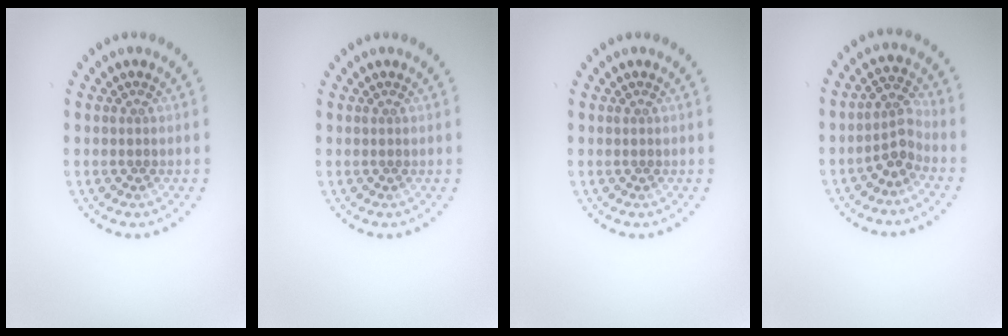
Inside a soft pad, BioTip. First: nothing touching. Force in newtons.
{"total": 0.0}
{"total": 0.0}
{"total": 2.7, "press": 1.9, "slide": 1.8}